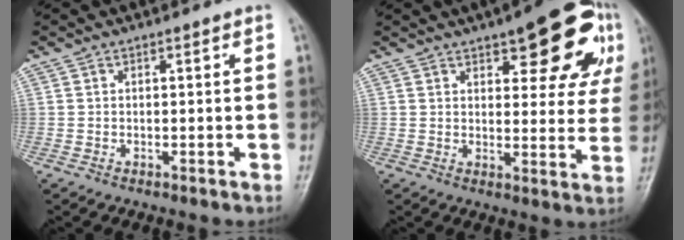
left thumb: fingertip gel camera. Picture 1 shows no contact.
{"total": 15.9, "force": [7.6, 6.2, 12.5], "torque": [-0.121, -0.016, 0.093]}